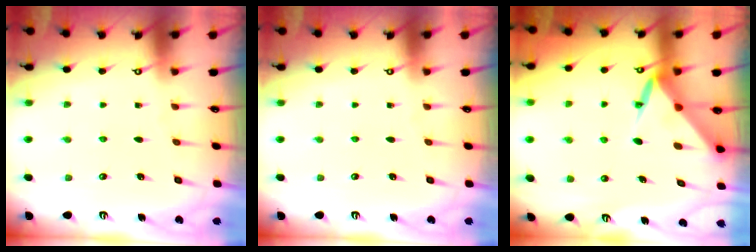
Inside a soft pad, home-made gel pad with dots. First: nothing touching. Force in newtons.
{"total": 0.0}
{"total": 6.5, "press": 6.5, "slide": 0.8}